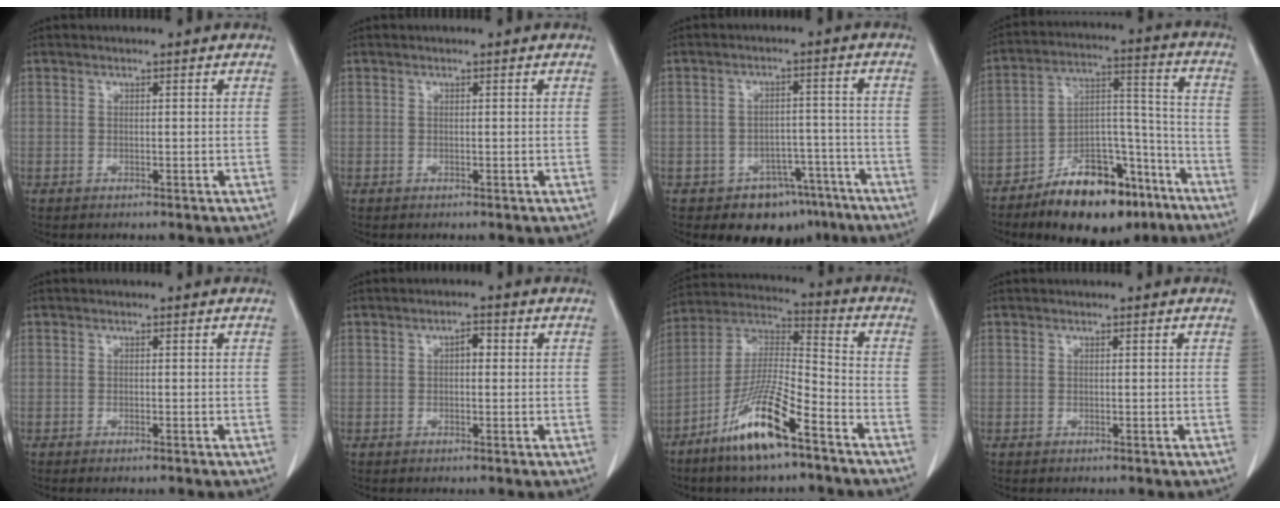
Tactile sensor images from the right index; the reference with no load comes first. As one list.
[{"total": 0.0}, {"total": 8.0, "force": [-5.6, 5.4, 1.9], "torque": [0.001, 0.030, -0.070]}, {"total": 17.0, "force": [-11.9, 7.1, 9.8], "torque": [-0.144, 0.040, -0.188]}, {"total": 0.7, "force": [-0.5, 0.0, 0.4], "torque": [-0.012, -0.002, -0.008]}, {"total": 1.8, "force": [0.2, 0.9, 1.6], "torque": [-0.021, 0.008, 0.001]}, {"total": 14.7, "force": [-8.8, 1.9, 11.6], "torque": [-0.235, -0.019, -0.167]}, {"total": 0.0}]